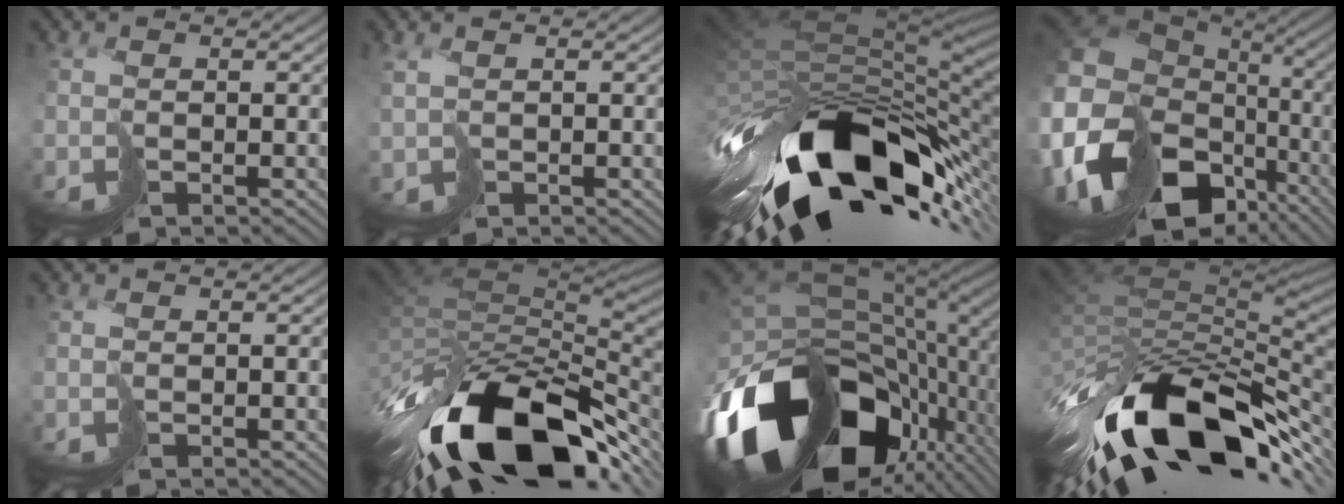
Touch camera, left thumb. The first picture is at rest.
{"total": 1.3, "force": [0.8, 0.6, 0.8], "torque": [-0.024, -0.006, 0.016]}
{"total": 16.0, "force": [-5.4, 7.5, 13.0], "torque": [-0.243, -0.034, -0.077]}
{"total": 18.9, "force": [-4.5, 14.0, 11.9], "torque": [-0.287, -0.037, -0.032]}
{"total": 0.0}
{"total": 15.7, "force": [-7.7, 7.1, 11.7], "torque": [-0.215, -0.030, -0.103]}
{"total": 17.6, "force": [-6.2, 11.0, 12.2], "torque": [-0.280, -0.049, -0.066]}
{"total": 15.2, "force": [-6.3, 6.4, 12.3], "torque": [-0.229, -0.027, -0.081]}